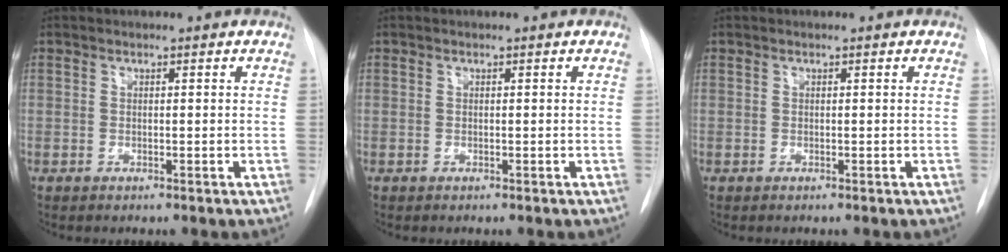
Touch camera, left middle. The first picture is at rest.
{"total": 0.0}
{"total": 0.0}